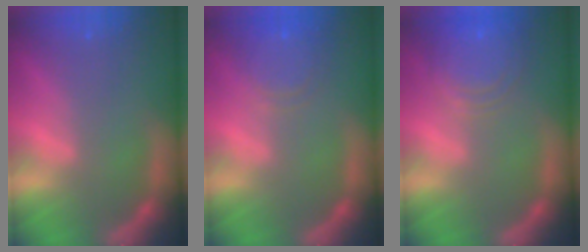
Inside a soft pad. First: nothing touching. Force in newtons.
{"total": 4.6}
{"total": 8.0}